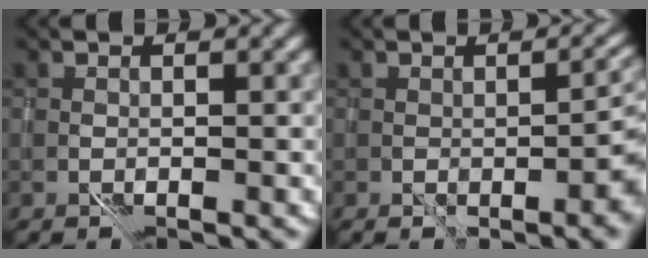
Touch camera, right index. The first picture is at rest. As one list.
[{"total": 4.1, "force": [-0.5, 1.2, 3.9], "torque": [-0.034, 0.006, 0.003]}]